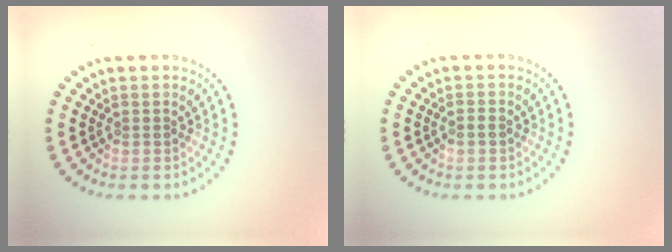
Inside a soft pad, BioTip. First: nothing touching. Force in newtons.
{"total": 0.7, "press": 0.6, "slide": 0.2}